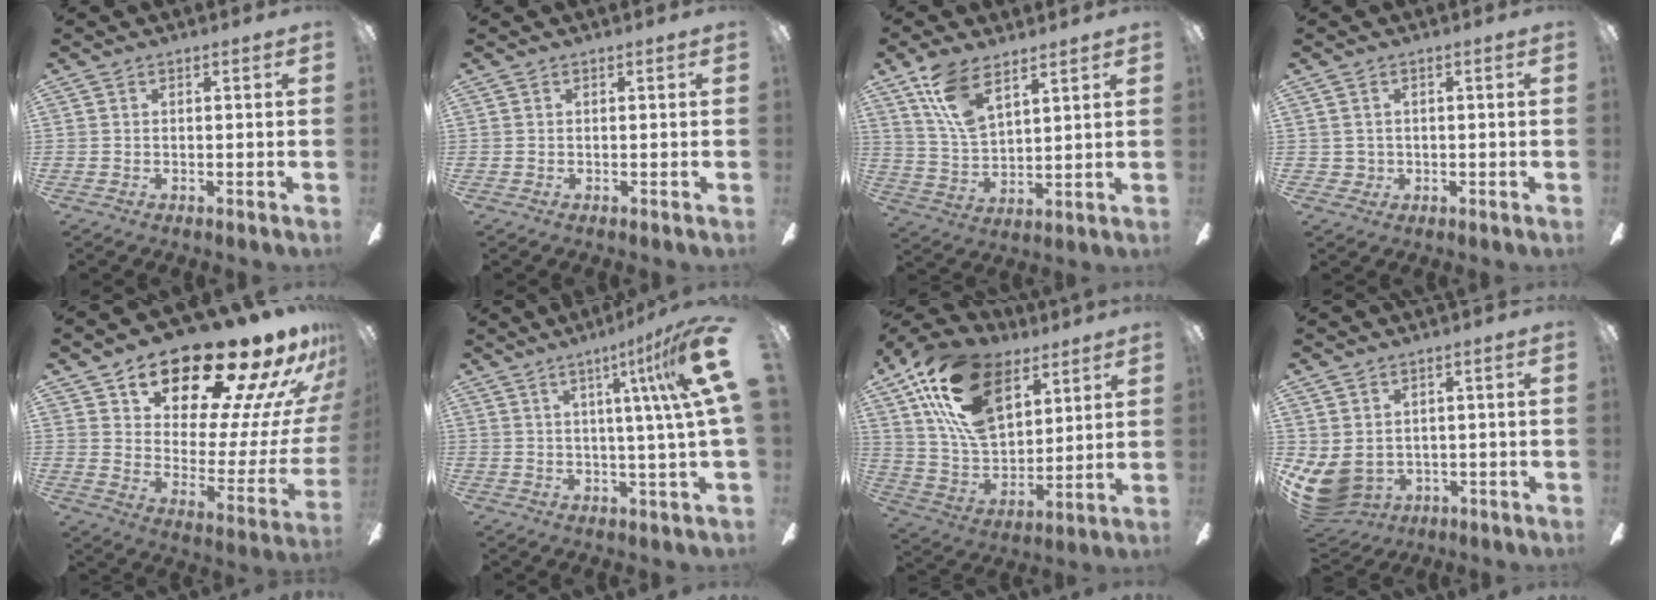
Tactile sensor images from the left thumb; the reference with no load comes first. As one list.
[{"total": 0.0}, {"total": 11.8, "force": [7.9, 5.0, 7.2], "torque": [-0.148, -0.023, 0.149]}, {"total": 1.8, "force": [0.1, 1.8, 0.3], "torque": [-0.010, 0.001, 0.000]}, {"total": 23.4, "force": [18.9, 7.5, 11.6], "torque": [-0.176, -0.138, 0.314]}, {"total": 11.6, "force": [4.2, -0.7, 10.8], "torque": [-0.158, -0.027, 0.051]}, {"total": 22.2, "force": [12.1, 12.6, 13.7], "torque": [-0.289, -0.049, 0.221]}, {"total": 6.9, "force": [-0.7, 5.3, 4.3], "torque": [-0.119, -0.011, -0.009]}]